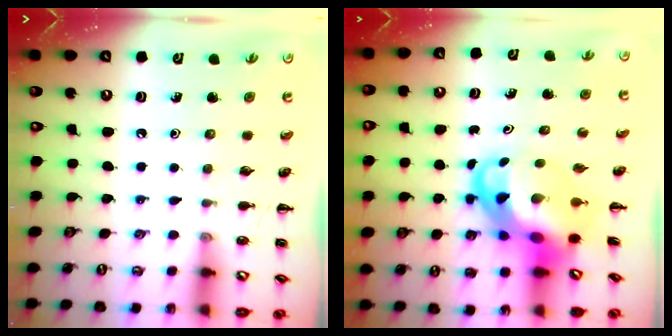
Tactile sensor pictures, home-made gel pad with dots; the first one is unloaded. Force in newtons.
{"total": 6.4, "press": 6.2, "slide": 1.4}